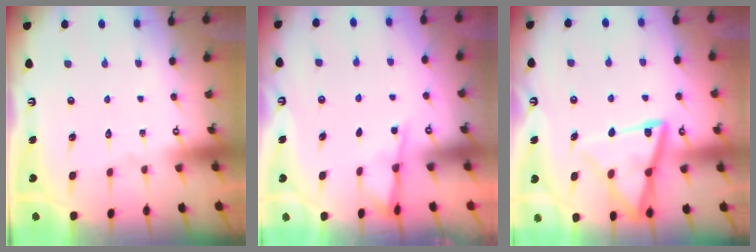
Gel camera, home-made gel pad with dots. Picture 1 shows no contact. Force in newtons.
{"total": 2.5, "press": 2.5, "slide": 0.4}
{"total": 14.3, "press": 14.3, "slide": 1.2}